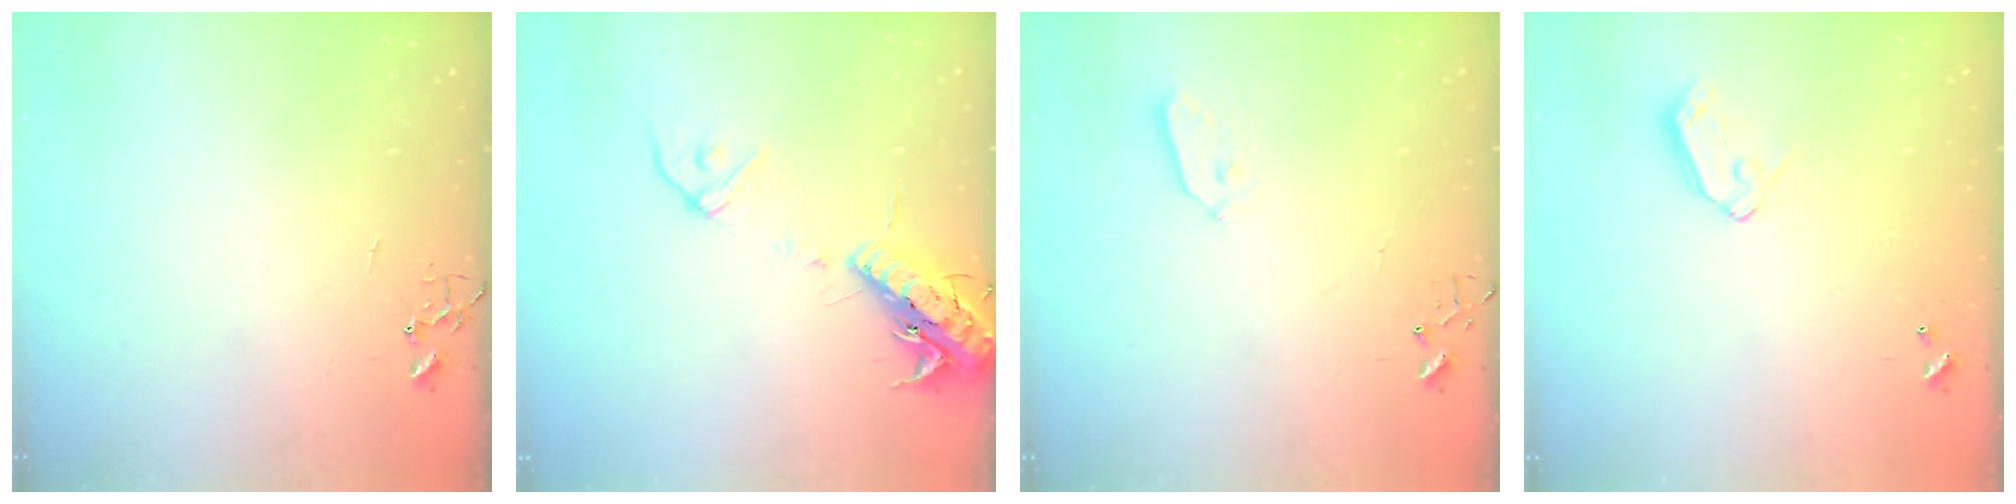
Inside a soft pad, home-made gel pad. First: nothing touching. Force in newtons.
{"total": 16.3, "press": 16.0, "slide": 3.3}
{"total": 4.3, "press": 4.3, "slide": 0.3}
{"total": 7.1, "press": 7.1, "slide": 0.8}